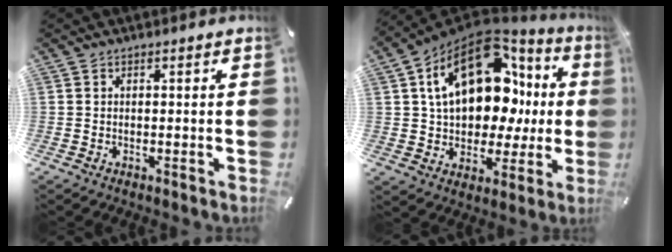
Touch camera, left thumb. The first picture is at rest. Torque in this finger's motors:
{"motor_torque": [2.49, 2.51, 1.74, -1.03, 0.67]}